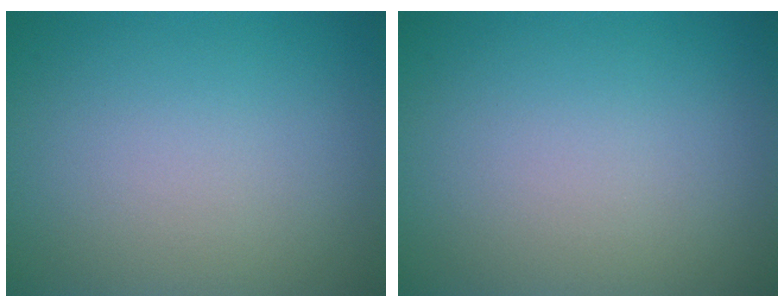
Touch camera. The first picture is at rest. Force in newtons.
{"total": 0.0}